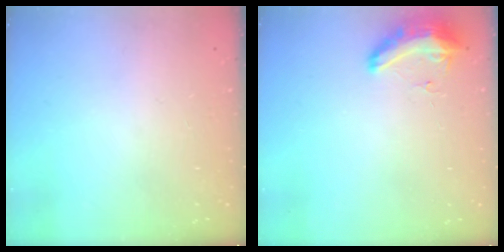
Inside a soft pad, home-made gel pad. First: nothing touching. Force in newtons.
{"total": 8.6, "press": 8.5, "slide": 1.2}